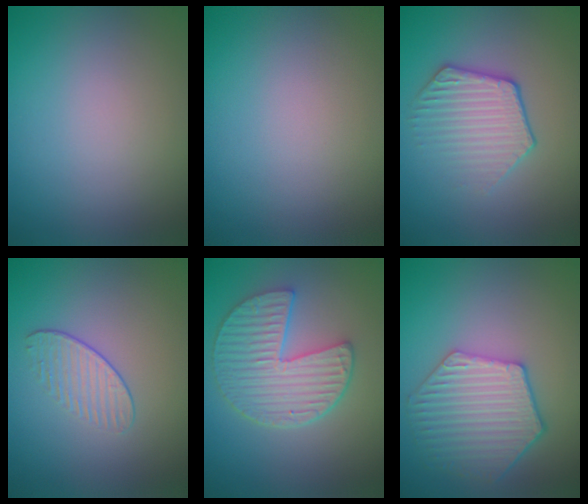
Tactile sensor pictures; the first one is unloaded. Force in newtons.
{"total": 0.0}
{"total": 3.5, "press": 3.1, "slide": 1.6}
{"total": 1.6, "press": 1.1, "slide": 1.2}
{"total": 5.7, "press": 4.6, "slide": 3.3}
{"total": 5.7, "press": 5.1, "slide": 2.6}